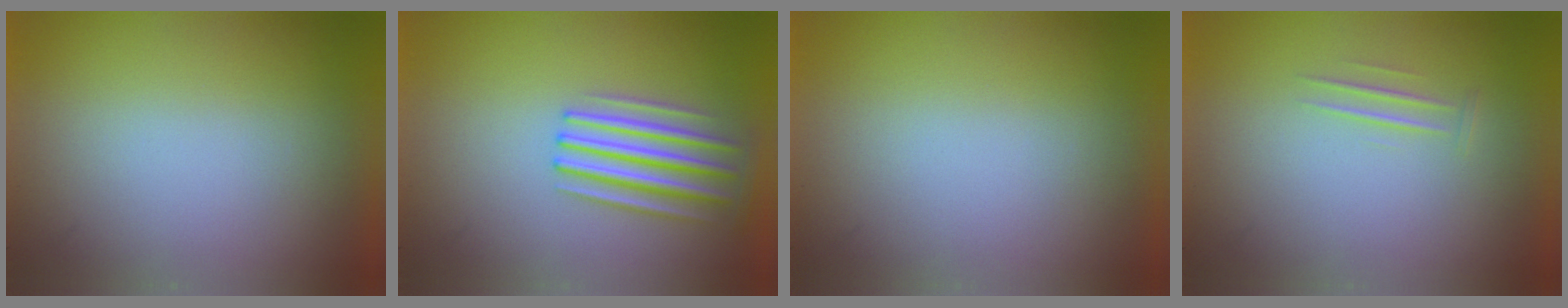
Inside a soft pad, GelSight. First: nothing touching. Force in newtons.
{"total": 3.6}
{"total": 0.0}
{"total": 1.1}